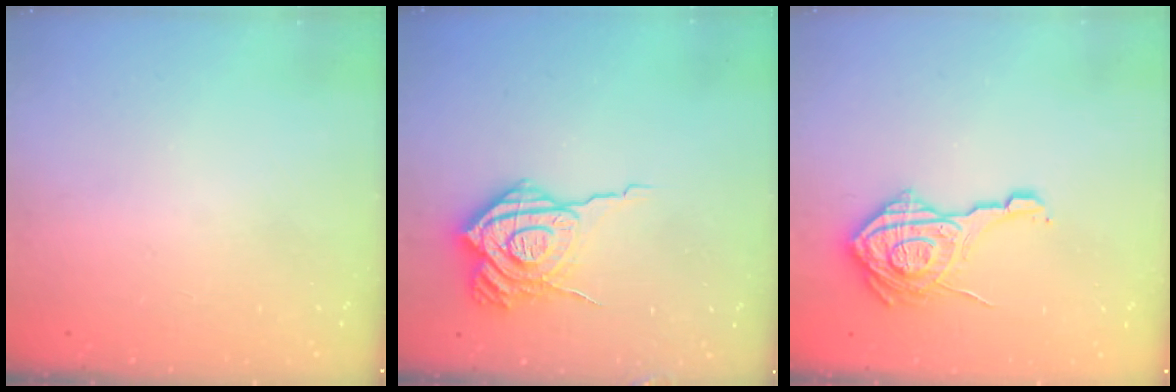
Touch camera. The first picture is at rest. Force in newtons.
{"total": 15.9, "press": 15.9, "slide": 1.5}
{"total": 16.6, "press": 16.6, "slide": 1.2}